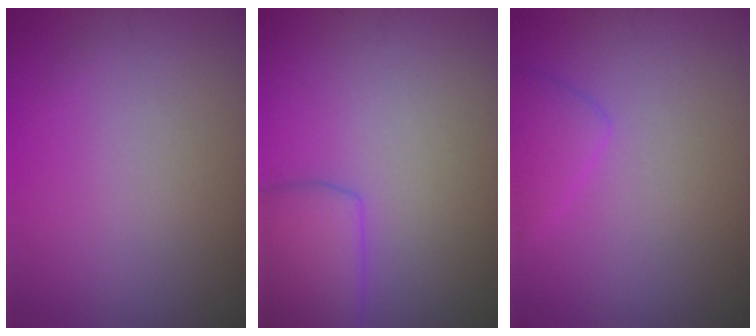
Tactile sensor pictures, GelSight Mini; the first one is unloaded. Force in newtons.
{"total": 3.9, "press": 3.9, "slide": 0.3}
{"total": 2.0, "press": 2.0, "slide": 0.1}